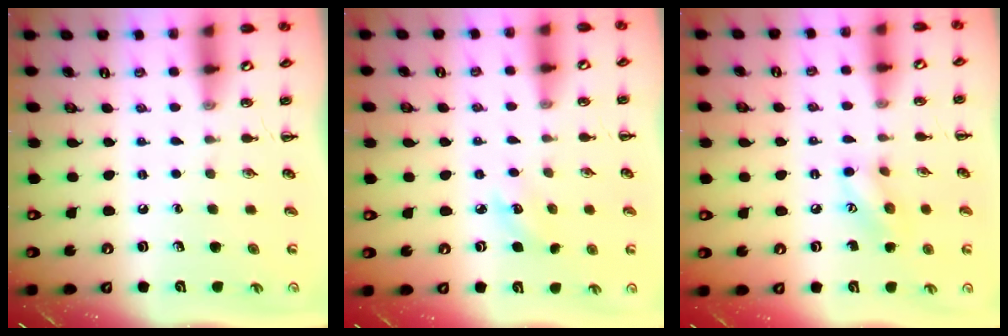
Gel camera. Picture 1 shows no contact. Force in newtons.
{"total": 4.7, "press": 4.6, "slide": 1.0}
{"total": 8.1, "press": 8.1, "slide": 0.7}